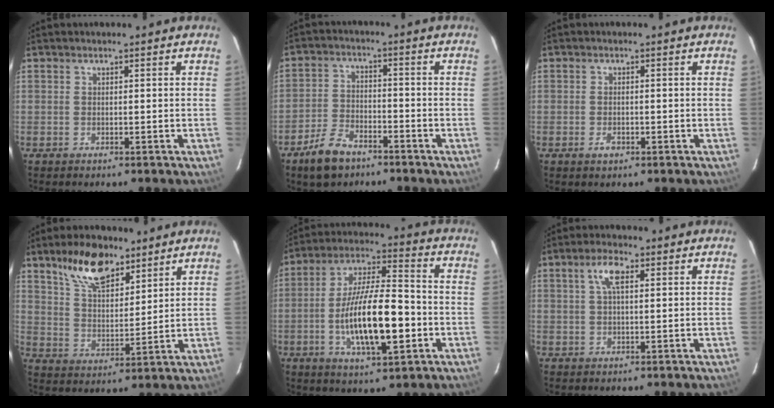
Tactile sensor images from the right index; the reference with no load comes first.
{"total": 7.9, "force": [-5.6, 4.1, 3.8], "torque": [-0.100, 0.006, -0.102]}
{"total": 1.9, "force": [-0.9, 1.1, 1.2], "torque": [-0.022, 0.000, -0.015]}
{"total": 11.9, "force": [8.1, 5.4, 6.7], "torque": [-0.117, 0.012, 0.150]}
{"total": 17.1, "force": [-4.2, 5.2, 15.8], "torque": [-0.289, -0.001, -0.068]}
{"total": 4.3, "force": [1.5, 1.6, 3.7], "torque": [-0.072, 0.011, 0.028]}